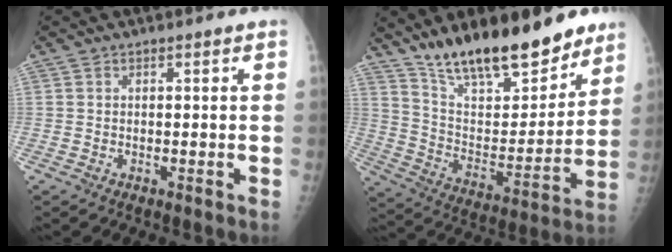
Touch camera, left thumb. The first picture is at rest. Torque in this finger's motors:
{"motor_torque": [0.07, 0.32, 1.43, -1.33, 0.20]}